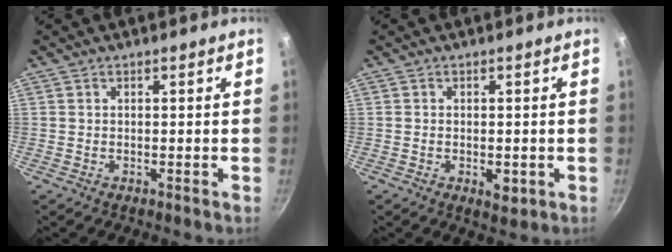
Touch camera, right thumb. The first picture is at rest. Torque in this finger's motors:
{"motor_torque": [0.23, 0.81, 0.33, -0.06, -0.01]}